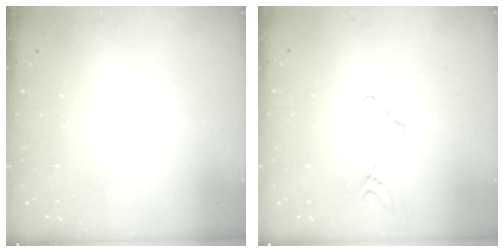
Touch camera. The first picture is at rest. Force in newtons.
{"total": 3.0, "press": 3.0, "slide": 0.4}